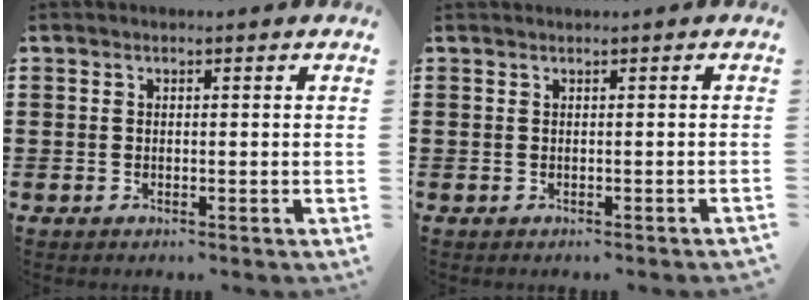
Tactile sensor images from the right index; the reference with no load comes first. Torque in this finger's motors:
{"motor_torque": [0.52, -0.45, 0.09, 0.01]}